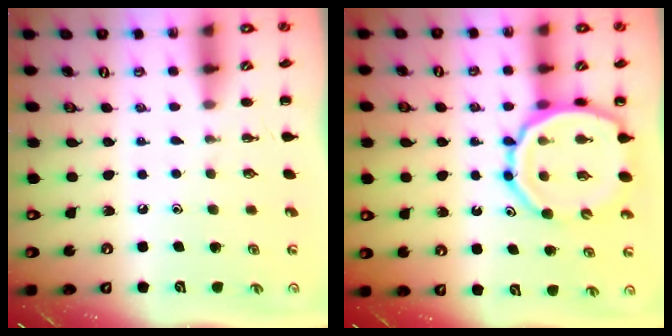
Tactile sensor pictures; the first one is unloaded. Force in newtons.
{"total": 15.2, "press": 14.8, "slide": 3.4}